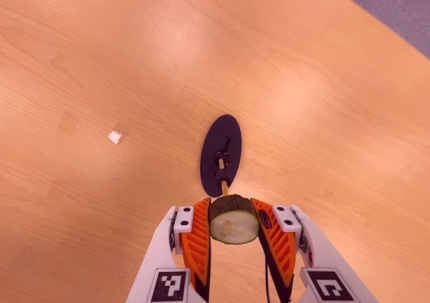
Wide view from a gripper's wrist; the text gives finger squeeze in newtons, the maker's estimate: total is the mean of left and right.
{"total": 10.6, "left": 10.0, "right": 11.2}